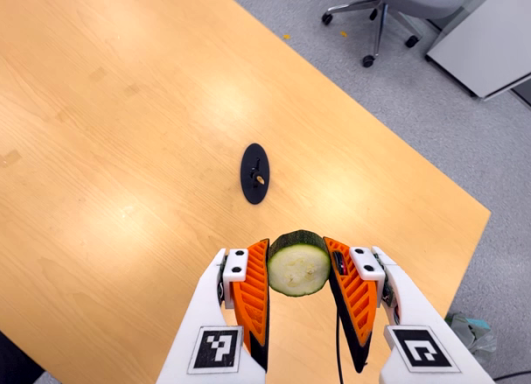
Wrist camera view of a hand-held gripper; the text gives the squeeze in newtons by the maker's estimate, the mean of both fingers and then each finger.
{"total": 10.9, "left": 10.3, "right": 11.4}